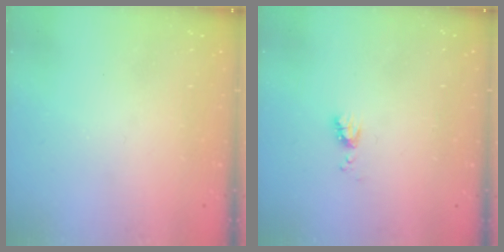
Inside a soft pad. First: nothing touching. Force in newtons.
{"total": 4.3, "press": 4.2, "slide": 0.7}